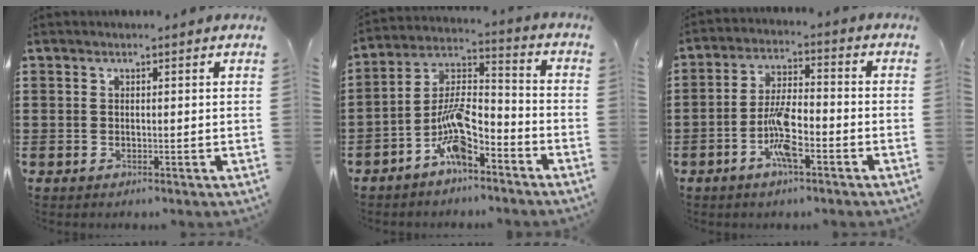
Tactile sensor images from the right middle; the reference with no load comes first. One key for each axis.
{"total": 9.4, "fx": -6.0, "fy": 2.7, "fz": 6.7, "tx": -0.156, "ty": -0.001, "tz": -0.121}
{"total": 7.1, "fx": -3.0, "fy": 1.9, "fz": 6.2, "tx": -0.143, "ty": -0.008, "tz": -0.064}